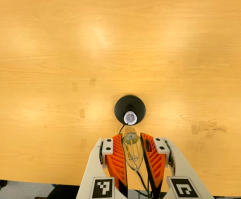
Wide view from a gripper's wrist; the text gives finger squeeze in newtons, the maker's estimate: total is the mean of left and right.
{"total": 20.3, "left": 22.1, "right": 18.4}